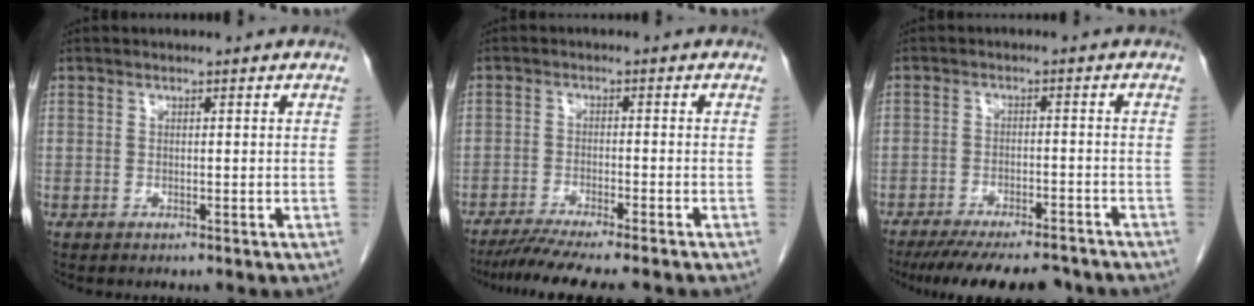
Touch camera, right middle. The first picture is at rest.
{"total": 9.2, "force": [-7.9, -0.2, 4.7], "torque": [-0.060, -0.021, -0.123]}
{"total": 14.2, "force": [-12.4, 3.3, 6.3], "torque": [-0.112, -0.015, -0.173]}